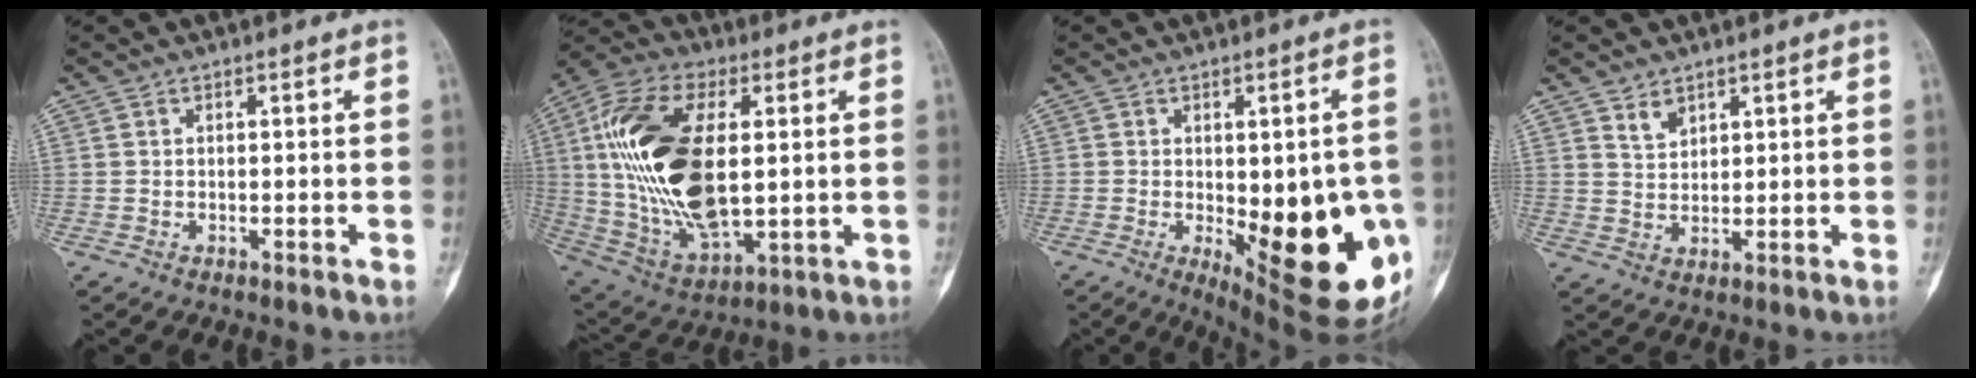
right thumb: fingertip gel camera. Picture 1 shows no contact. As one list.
[{"total": 24.7, "force": [2.8, 12.8, 20.9], "torque": [-0.411, -0.009, 0.055]}, {"total": 21.3, "force": [-4.9, 8.2, 19.0], "torque": [-0.177, -0.007, -0.036]}, {"total": 3.0, "force": [2.2, 1.8, 1.1], "torque": [-0.009, -0.020, 0.046]}]